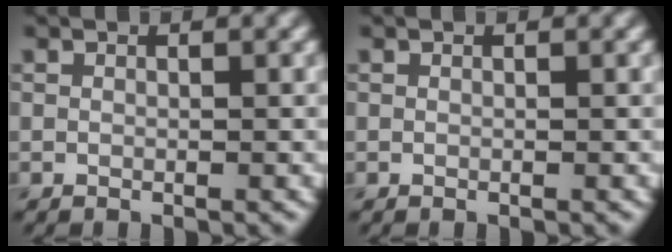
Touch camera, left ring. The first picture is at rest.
{"total": 0.0}